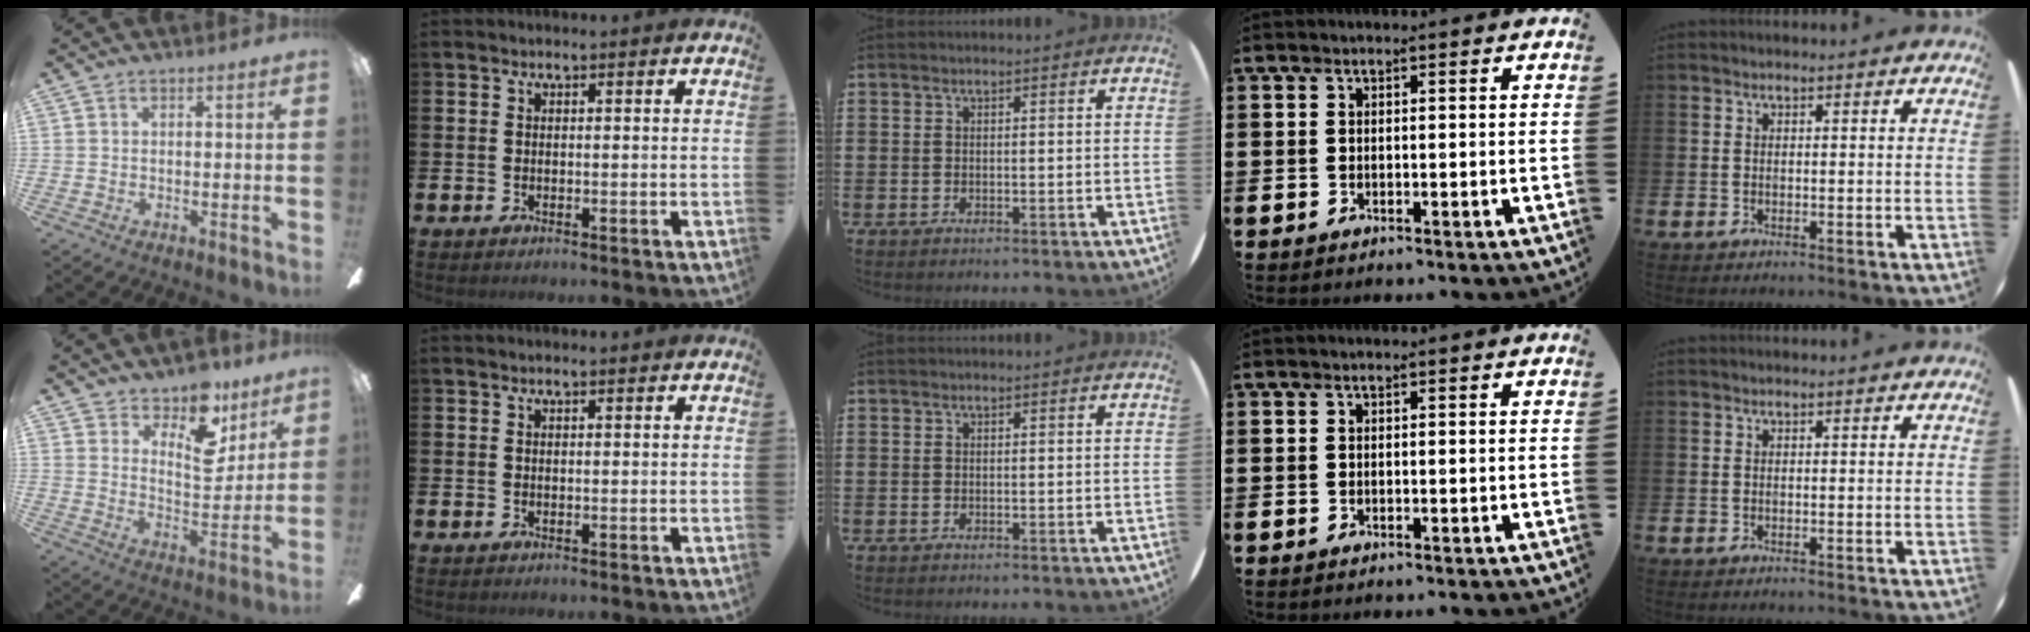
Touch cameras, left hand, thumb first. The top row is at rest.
{"thumb": {"total": 12.2, "force": [8.9, 6.3, 5.5], "torque": [-0.076, -0.062, 0.161]}, "index": {"total": 0.6, "force": [0.5, 0.1, 0.3], "torque": [-0.003, 0.000, 0.008]}}